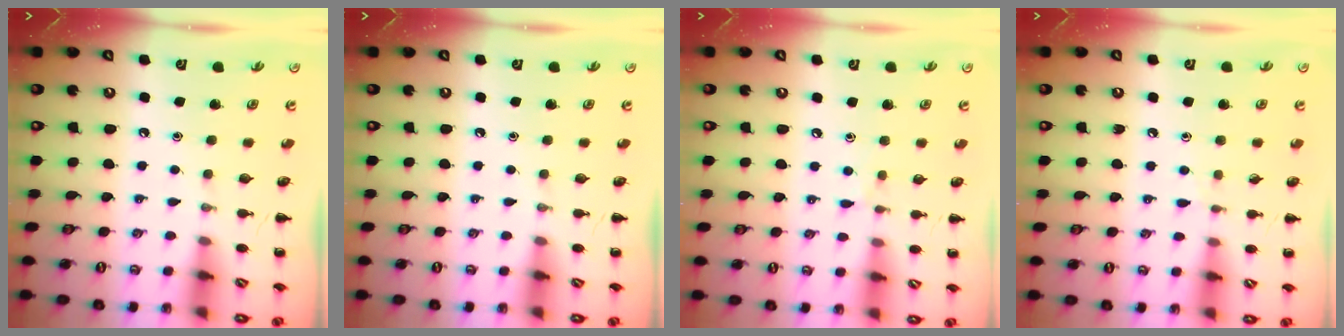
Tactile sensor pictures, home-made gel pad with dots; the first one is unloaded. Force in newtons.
{"total": 0.0}
{"total": 5.0, "press": 4.7, "slide": 1.9}
{"total": 4.7, "press": 4.3, "slide": 1.8}